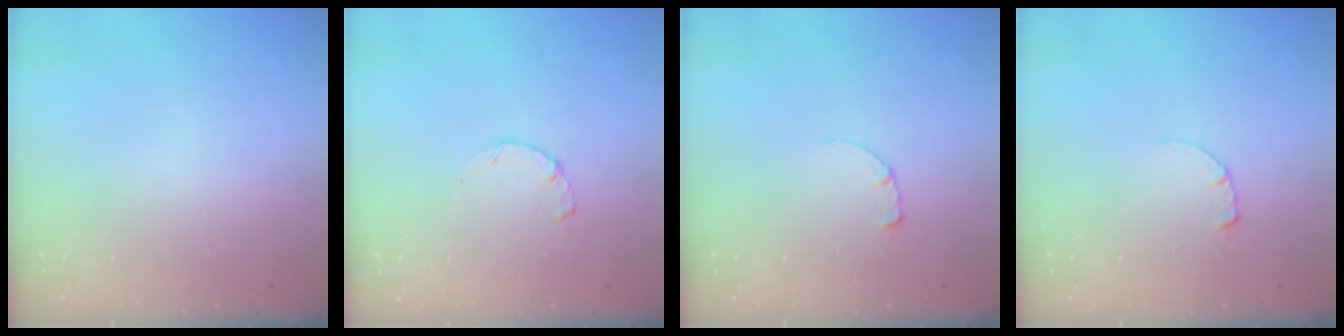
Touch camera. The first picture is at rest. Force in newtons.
{"total": 1.7, "press": 1.7, "slide": 0.3}
{"total": 0.6, "press": 0.5, "slide": 0.2}
{"total": 0.6, "press": 0.5, "slide": 0.2}